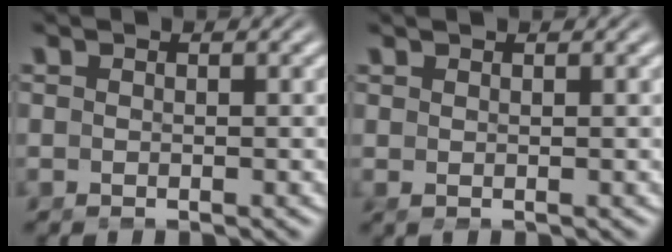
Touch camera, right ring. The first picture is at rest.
{"total": 1.0, "force": [0.8, -0.4, 0.5], "torque": [-0.005, 0.006, 0.014]}